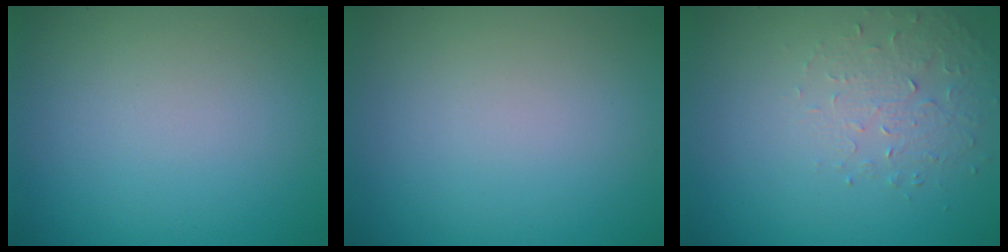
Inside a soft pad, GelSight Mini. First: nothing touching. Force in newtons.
{"total": 0.0}
{"total": 1.6, "press": 1.1, "slide": 1.2}